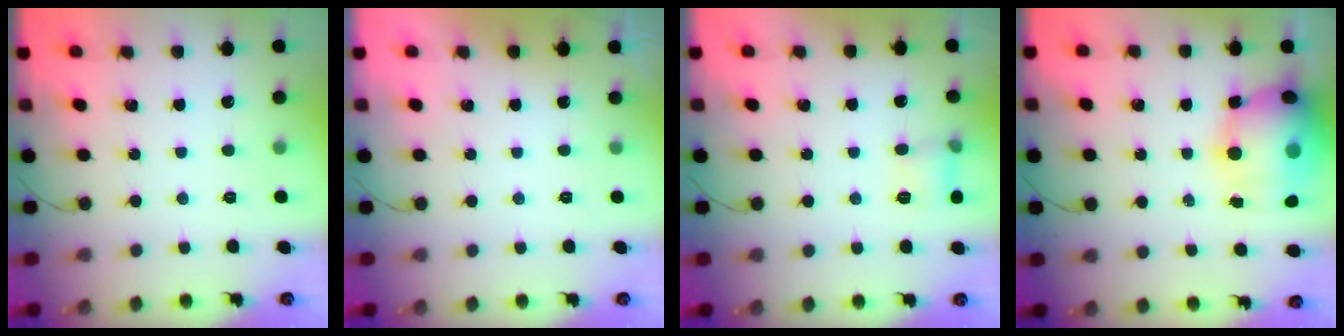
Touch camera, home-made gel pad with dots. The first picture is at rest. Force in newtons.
{"total": 0.0}
{"total": 6.5, "press": 6.2, "slide": 1.9}
{"total": 18.4, "press": 18.0, "slide": 4.2}